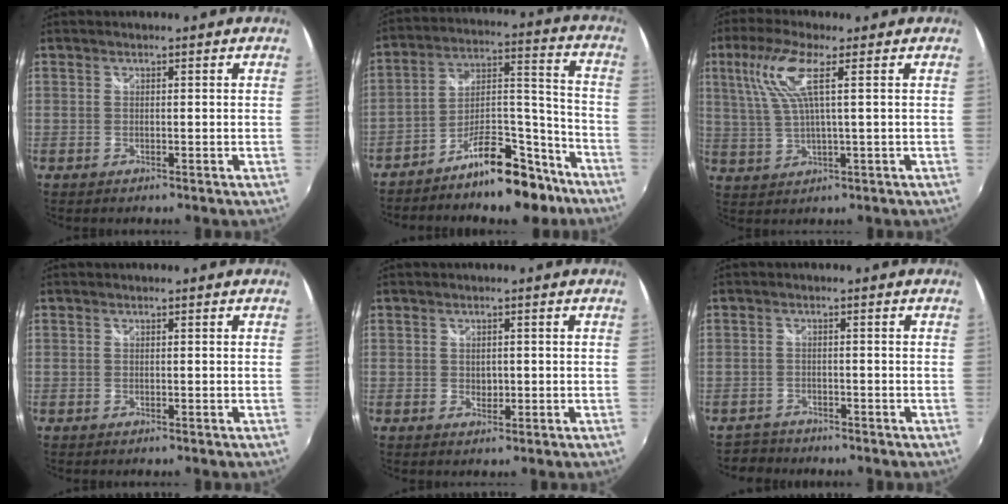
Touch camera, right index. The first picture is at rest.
{"total": 14.3, "force": [-10.6, 5.1, 8.1], "torque": [-0.121, 0.059, -0.159]}
{"total": 8.2, "force": [3.0, 0.9, 7.6], "torque": [-0.156, 0.007, 0.068]}
{"total": 0.0}
{"total": 1.6, "force": [0.1, 1.4, 0.7], "torque": [-0.008, -0.001, 0.002]}
{"total": 2.9, "force": [-2.6, 1.3, -0.5], "torque": [-0.004, 0.003, -0.049]}